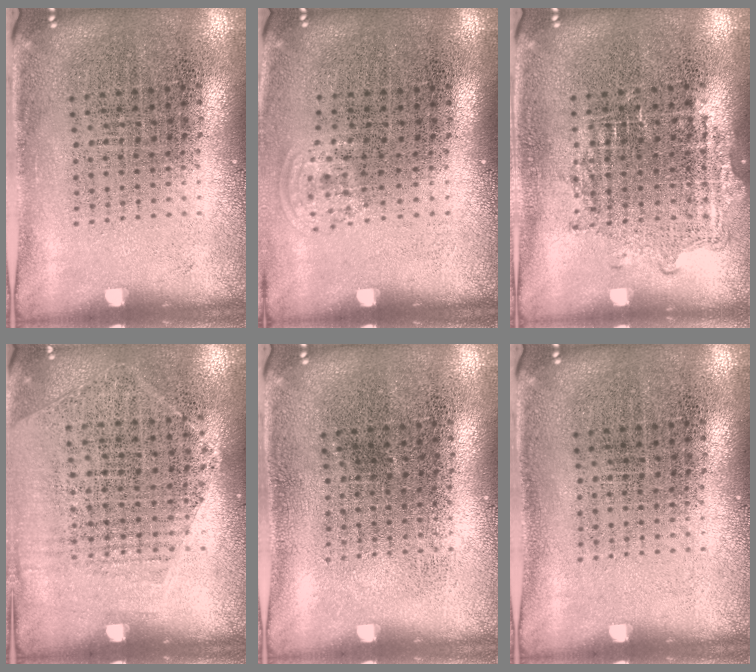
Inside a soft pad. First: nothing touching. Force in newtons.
{"total": 0.8, "press": 0.6, "slide": 0.5}
{"total": 1.1, "press": 1.0, "slide": 0.4}
{"total": 1.3, "press": 1.0, "slide": 0.8}
{"total": 0.0}
{"total": 0.0}